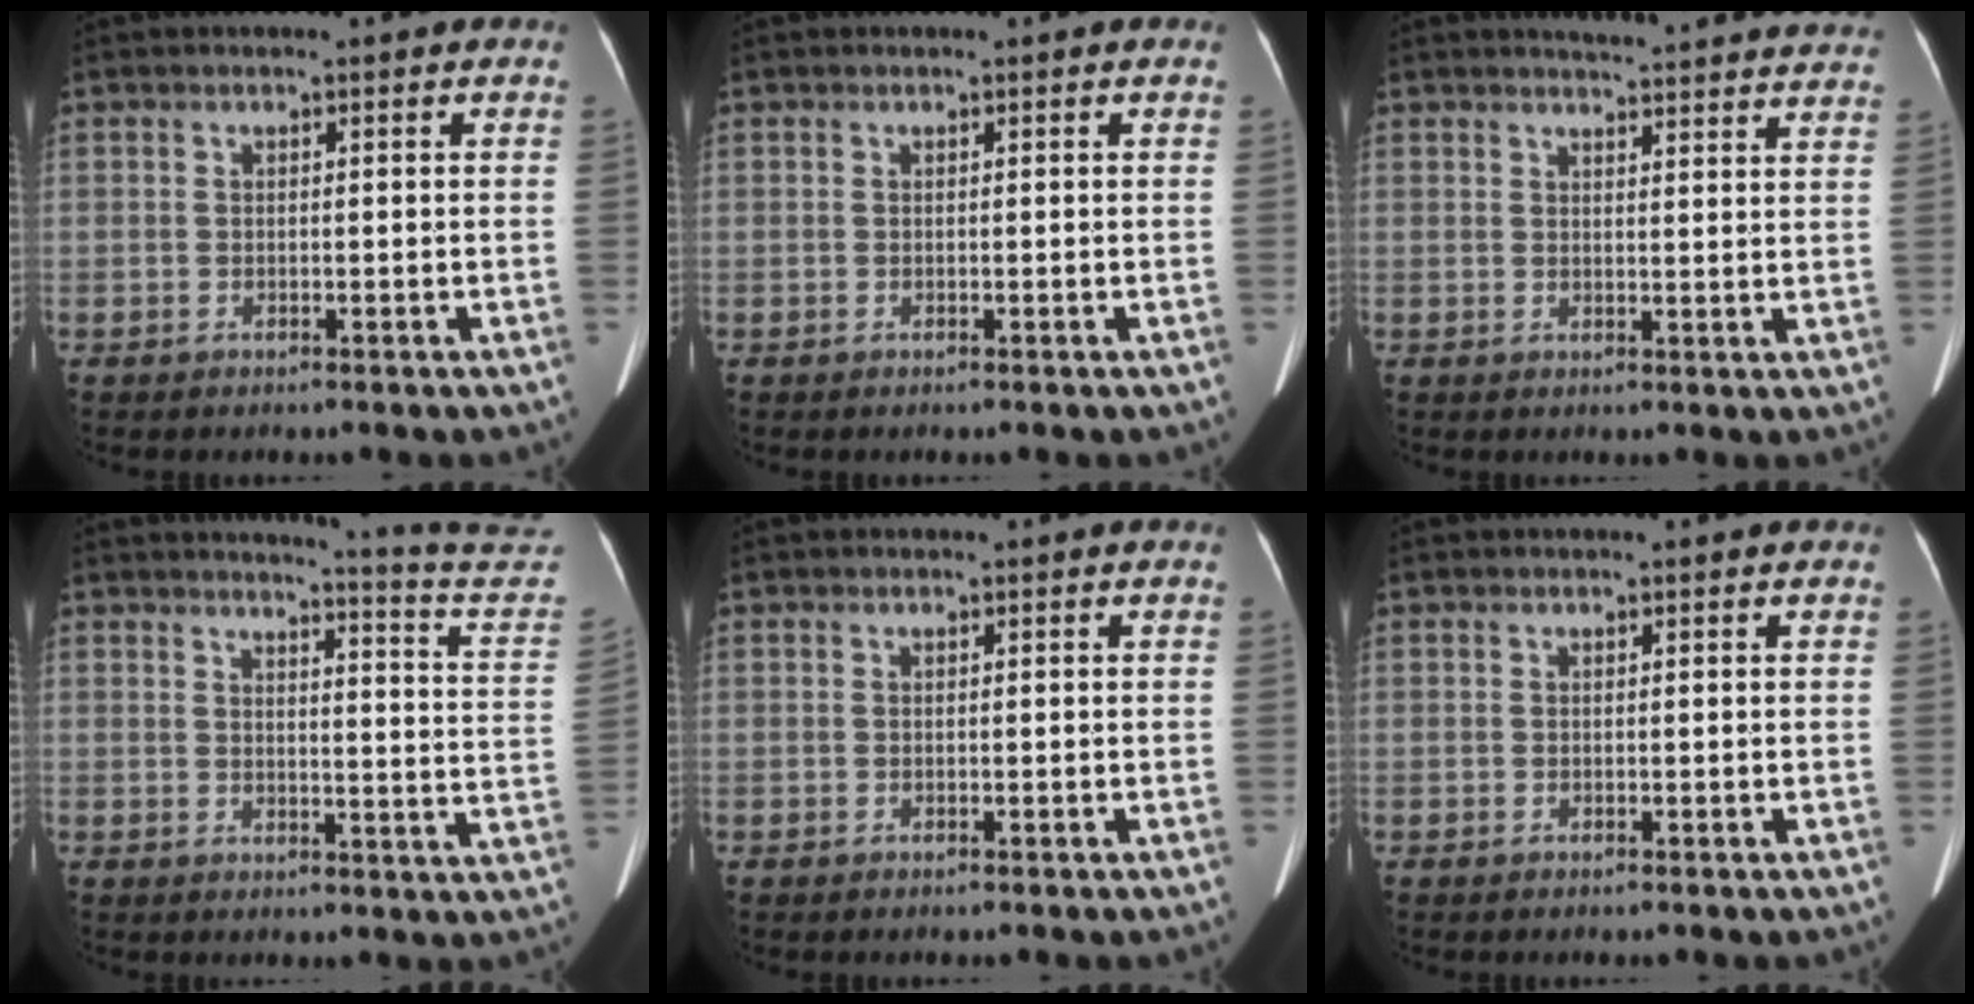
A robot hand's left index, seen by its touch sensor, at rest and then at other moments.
{"total": 0.0}
{"total": 16.6, "force": [15.9, 1.5, 4.7], "torque": [-0.051, -0.022, 0.176]}
{"total": 15.7, "force": [15.3, -2.9, 1.8], "torque": [-0.032, -0.141, 0.153]}
{"total": 0.0}
{"total": 0.0}